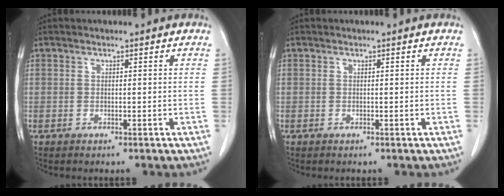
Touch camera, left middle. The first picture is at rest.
{"total": 0.0}